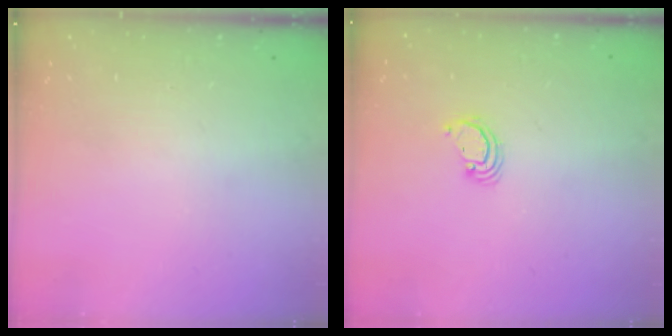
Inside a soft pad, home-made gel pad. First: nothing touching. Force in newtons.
{"total": 2.6, "press": 2.6, "slide": 0.2}